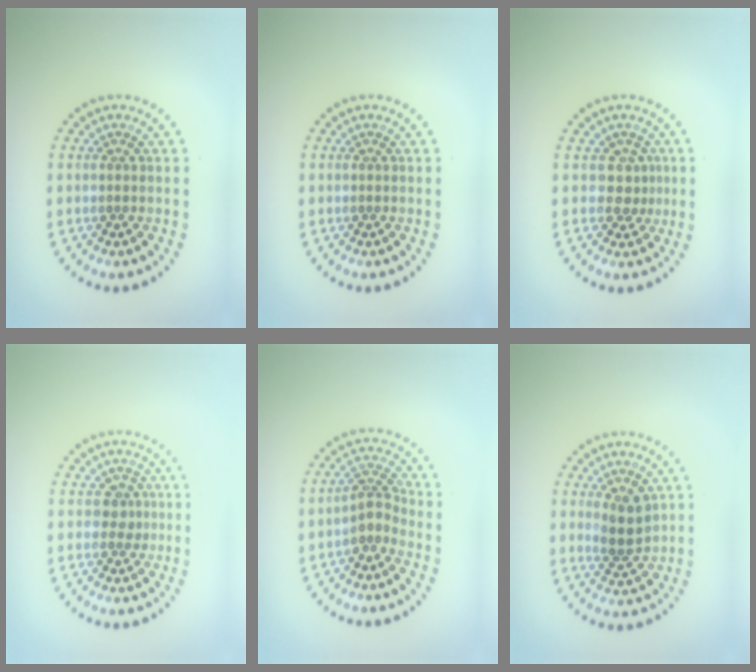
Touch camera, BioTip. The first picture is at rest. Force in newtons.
{"total": 0.0}
{"total": 1.9, "press": 1.3, "slide": 1.3}
{"total": 1.6, "press": 1.4, "slide": 0.8}
{"total": 2.2, "press": 1.6, "slide": 1.6}
{"total": 3.0, "press": 2.8, "slide": 1.1}